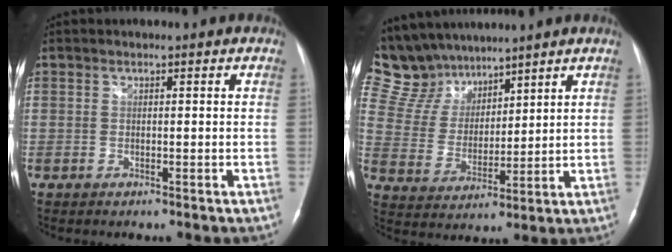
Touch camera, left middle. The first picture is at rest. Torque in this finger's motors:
{"motor_torque": [0.25, -0.21, 0.06, -0.08]}